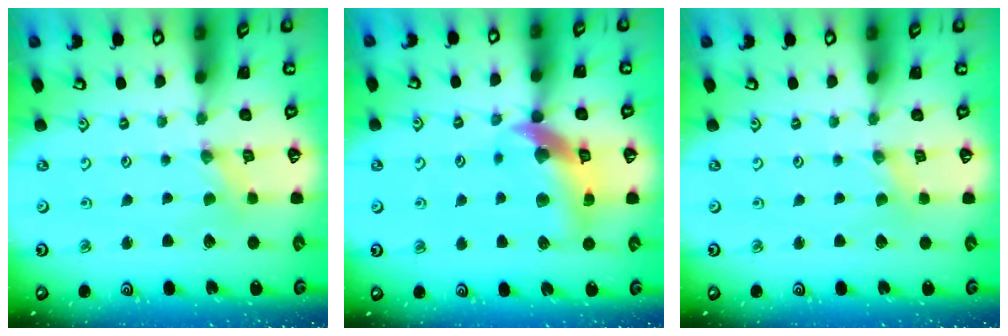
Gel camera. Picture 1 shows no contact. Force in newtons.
{"total": 14.3, "press": 14.2, "slide": 2.1}
{"total": 0.0}